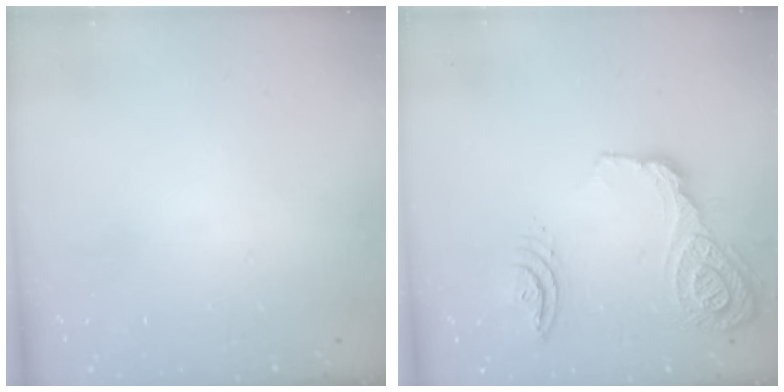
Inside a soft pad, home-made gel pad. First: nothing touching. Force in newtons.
{"total": 17.7, "press": 17.1, "slide": 4.4}